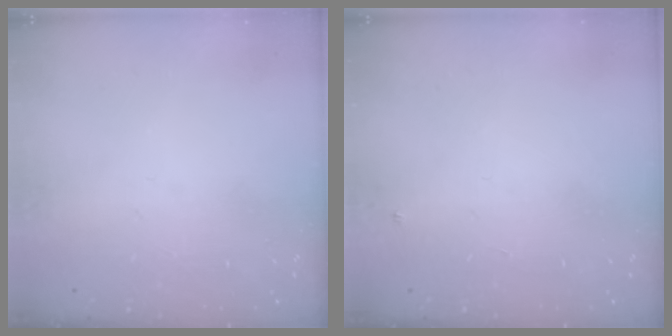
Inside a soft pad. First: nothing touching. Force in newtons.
{"total": 2.7, "press": 2.7, "slide": 0.4}